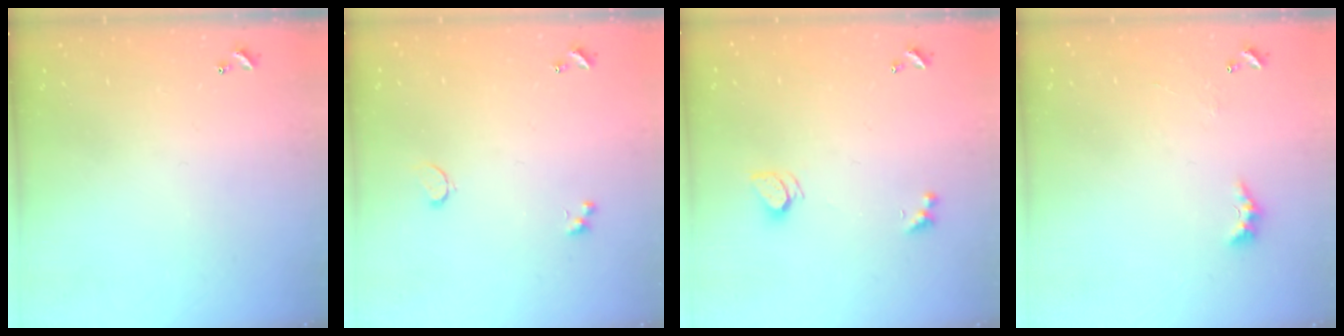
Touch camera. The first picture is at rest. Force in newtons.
{"total": 1.5, "press": 1.4, "slide": 0.7}
{"total": 2.2, "press": 2.2, "slide": 0.3}
{"total": 2.4, "press": 2.3, "slide": 0.6}